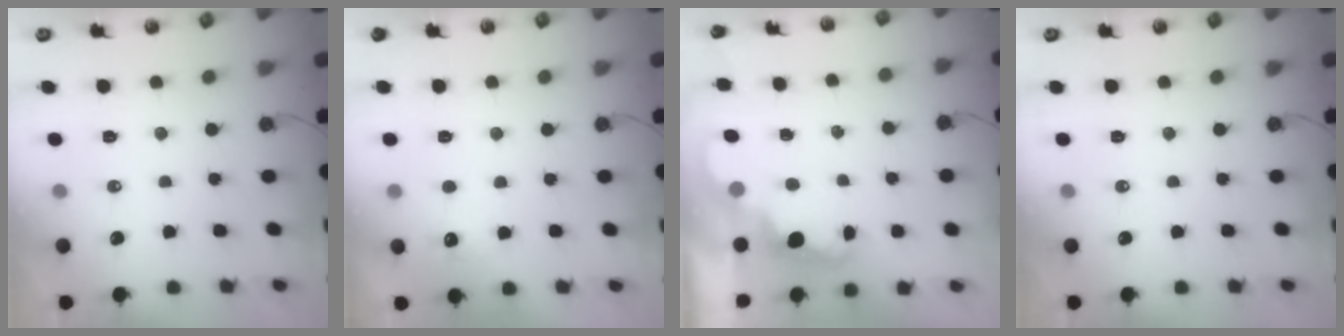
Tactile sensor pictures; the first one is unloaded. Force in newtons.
{"total": 4.6, "press": 4.5, "slide": 1.2}
{"total": 2.3, "press": 2.3, "slide": 0.5}
{"total": 0.0}